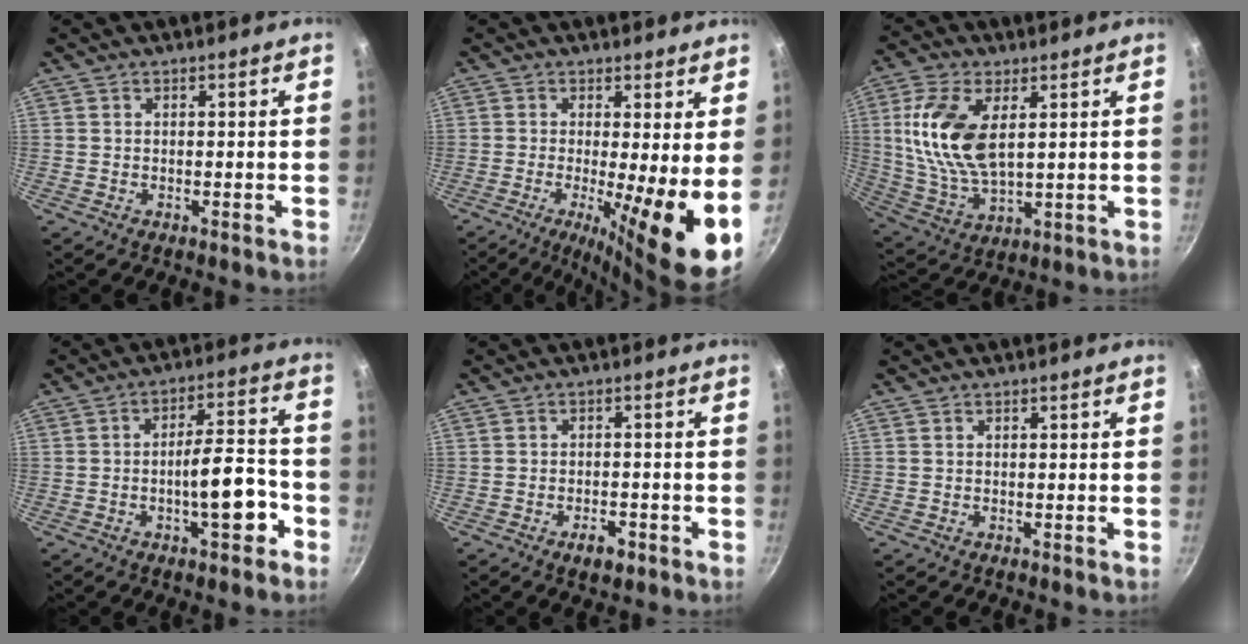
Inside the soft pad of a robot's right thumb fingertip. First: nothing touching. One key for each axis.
{"total": 12.6, "fx": -1.0, "fy": 2.6, "fz": 12.3, "tx": -0.171, "ty": -0.026, "tz": -0.015}
{"total": 14.6, "fx": 3.4, "fy": 7.5, "fz": 12.0, "tx": -0.236, "ty": -0.012, "tz": 0.075}
{"total": 10.5, "fx": -4.0, "fy": 3.5, "fz": 9.0, "tx": -0.111, "ty": 0.040, "tz": -0.059}
{"total": 3.8, "fx": -2.1, "fy": 2.0, "fz": 2.4, "tx": -0.028, "ty": 0.015, "tz": -0.031}
{"total": 0.0}